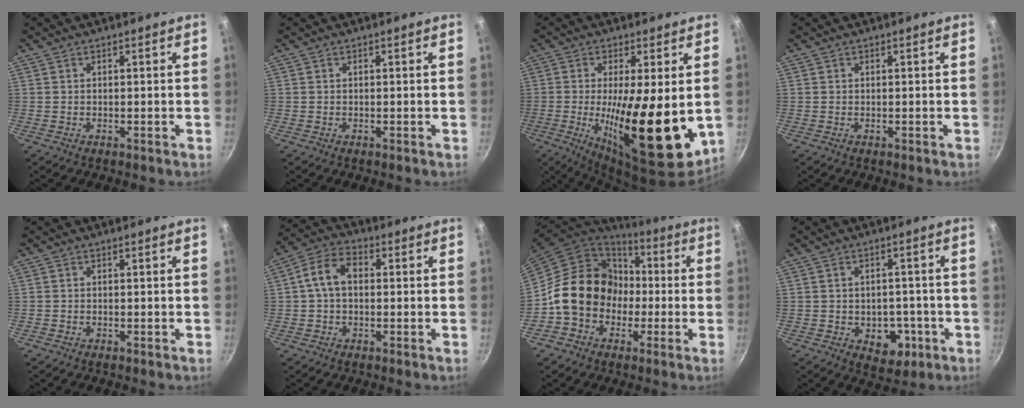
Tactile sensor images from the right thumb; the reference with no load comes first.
{"total": 0.0}
{"total": 18.8, "force": [-1.2, 5.6, 17.9], "torque": [-0.276, -0.024, -0.014]}
{"total": 0.0}
{"total": 0.0}
{"total": 7.5, "force": [0.4, 5.2, 5.4], "torque": [-0.091, 0.025, -0.005]}
{"total": 16.7, "force": [-1.7, 14.4, 8.3], "torque": [-0.096, 0.051, -0.032]}
{"total": 7.6, "force": [-2.5, 5.5, 4.6], "torque": [-0.027, 0.010, -0.024]}